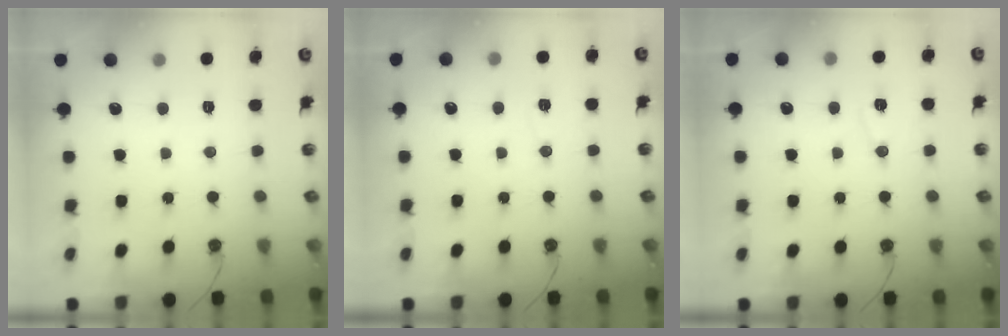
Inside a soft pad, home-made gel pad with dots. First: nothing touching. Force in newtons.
{"total": 4.7, "press": 4.5, "slide": 1.6}
{"total": 8.1, "press": 7.3, "slide": 3.4}